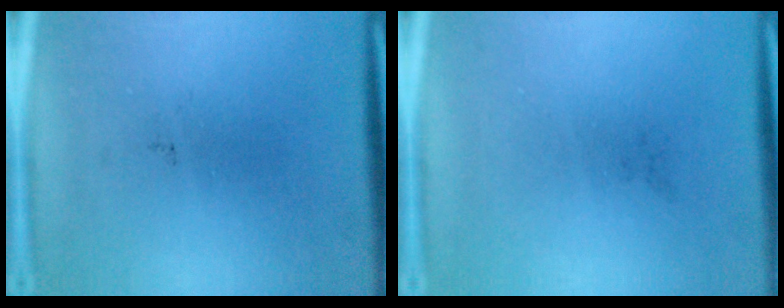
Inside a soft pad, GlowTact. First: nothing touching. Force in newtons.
{"total": 0.0}